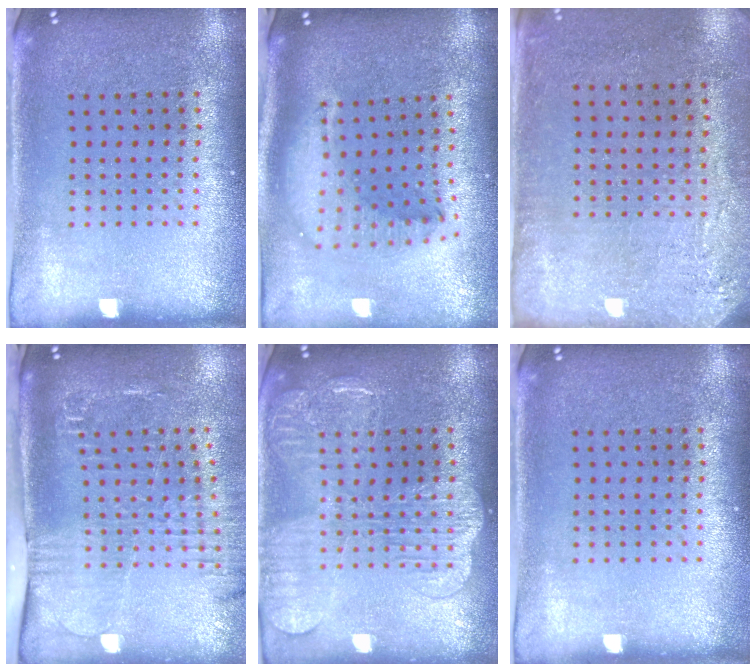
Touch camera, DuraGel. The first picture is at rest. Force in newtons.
{"total": 2.3, "press": 1.7, "slide": 1.5}
{"total": 2.8, "press": 2.3, "slide": 1.6}
{"total": 2.5, "press": 2.1, "slide": 1.3}
{"total": 2.6, "press": 2.6, "slide": 0.3}
{"total": 0.0}